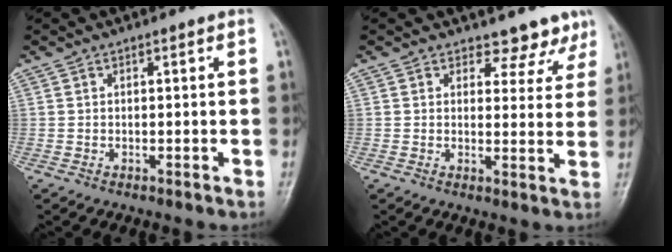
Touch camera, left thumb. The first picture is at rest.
{"total": 5.5, "force": [4.6, 2.9, 0.4], "torque": [0.028, -0.034, 0.041]}